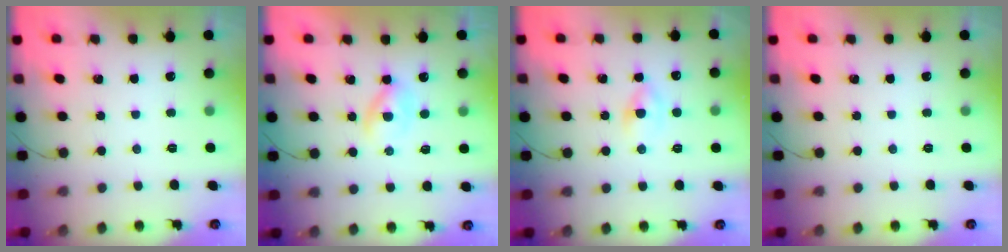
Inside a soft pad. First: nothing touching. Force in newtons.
{"total": 2.4, "press": 2.2, "slide": 1.0}
{"total": 2.2, "press": 1.9, "slide": 1.1}
{"total": 0.0}